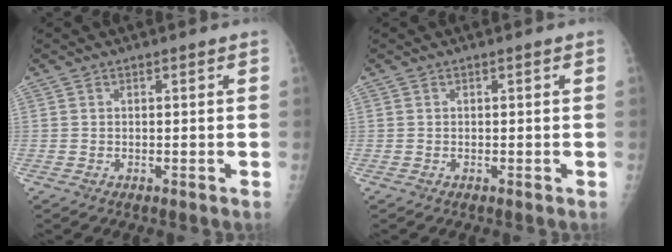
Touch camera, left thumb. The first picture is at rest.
{"total": 0.0}